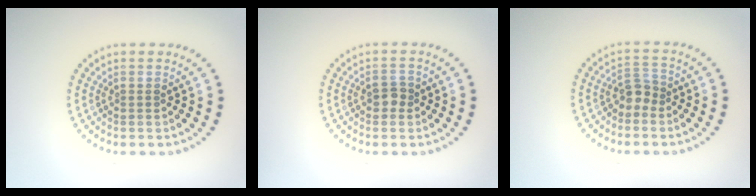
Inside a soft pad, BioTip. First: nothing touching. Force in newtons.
{"total": 1.6, "press": 1.5, "slide": 0.5}
{"total": 1.7, "press": 1.4, "slide": 0.9}